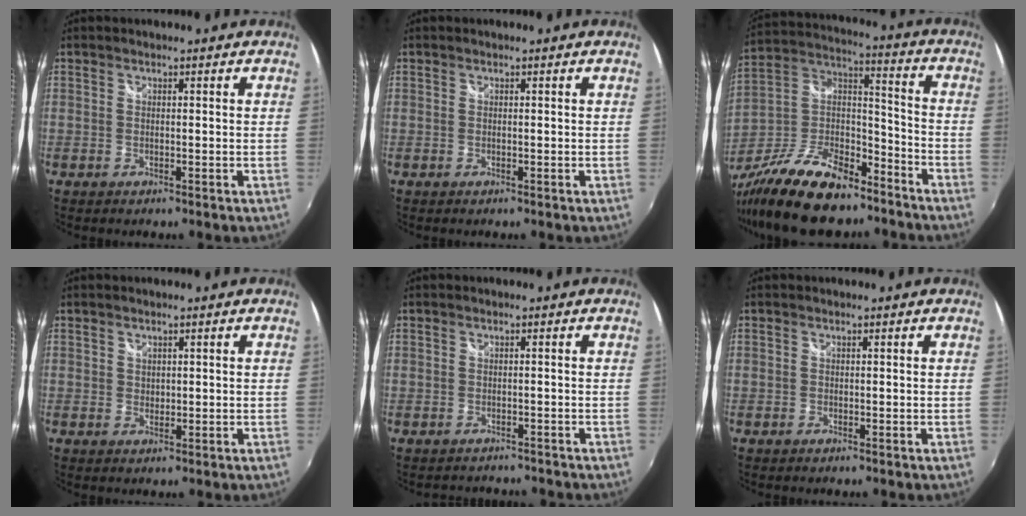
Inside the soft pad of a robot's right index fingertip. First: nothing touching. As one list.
[{"total": 0.0}, {"total": 22.7, "force": [-16.1, 9.4, 13.0], "torque": [-0.272, -0.005, -0.273]}, {"total": 1.1, "force": [0.7, 0.9, 0.2], "torque": [0.000, 0.002, 0.010]}, {"total": 2.6, "force": [-2.3, 1.3, 0.3], "torque": [-0.004, 0.000, -0.033]}, {"total": 0.0}]